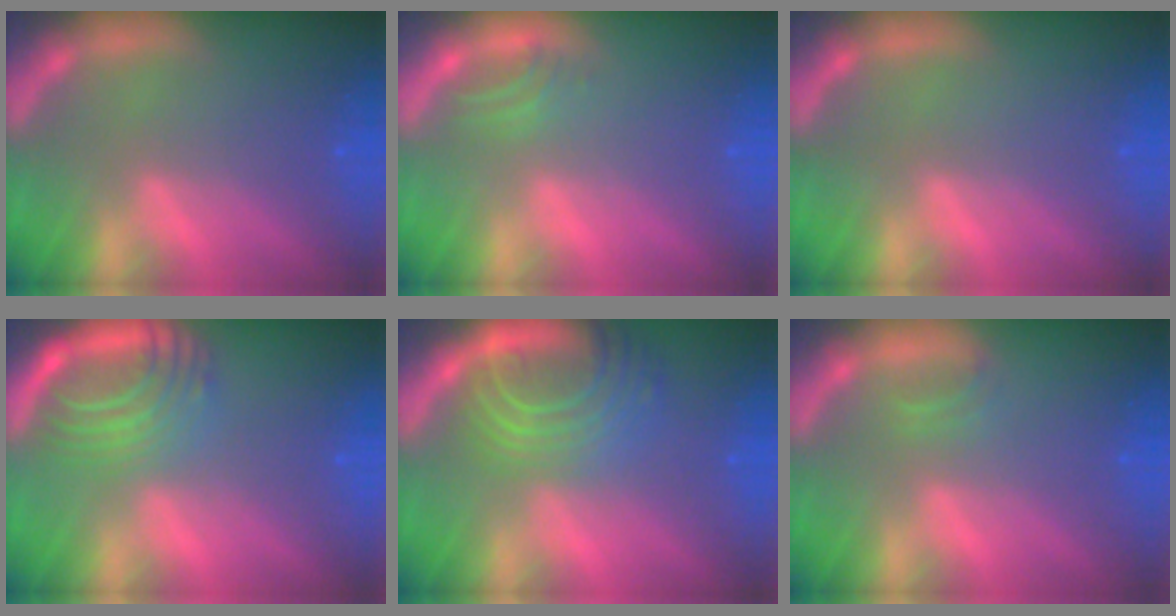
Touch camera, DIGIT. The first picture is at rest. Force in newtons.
{"total": 1.5}
{"total": 0.0}
{"total": 7.5}
{"total": 9.5}
{"total": 0.9}